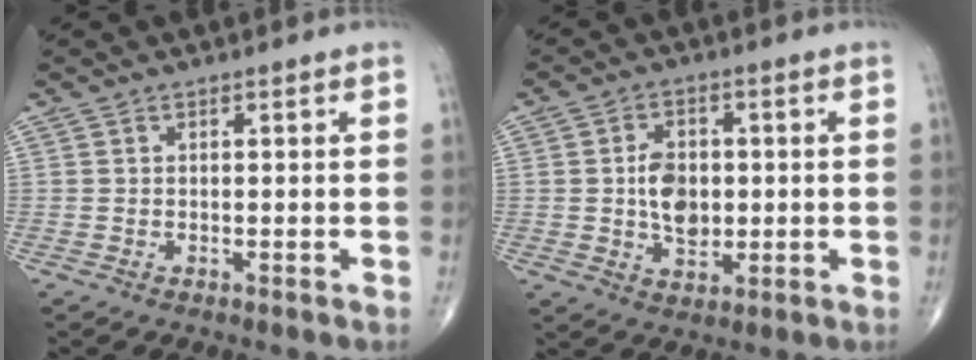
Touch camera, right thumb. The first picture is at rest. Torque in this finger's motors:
{"motor_torque": [0.78, 2.35, 0.82, -0.19, 0.04]}